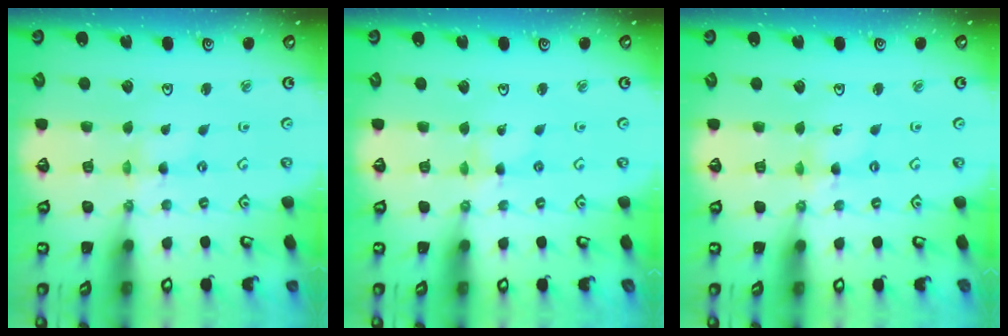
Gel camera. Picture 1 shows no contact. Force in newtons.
{"total": 1.4, "press": 1.4, "slide": 0.2}
{"total": 1.4, "press": 1.4, "slide": 0.1}